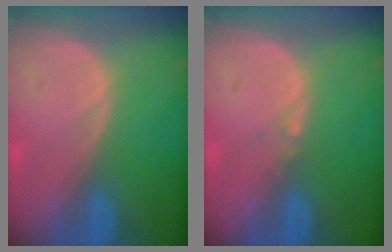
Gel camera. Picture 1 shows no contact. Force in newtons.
{"total": 0.6, "press": 0.5, "slide": 0.4}